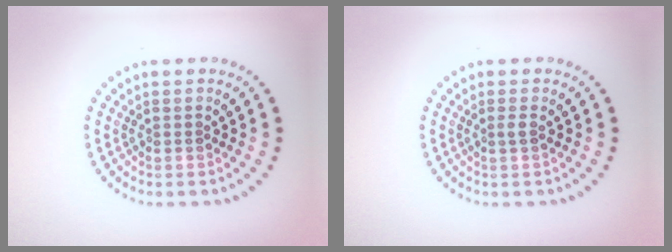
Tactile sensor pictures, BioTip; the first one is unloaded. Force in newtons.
{"total": 0.7, "press": 0.4, "slide": 0.5}